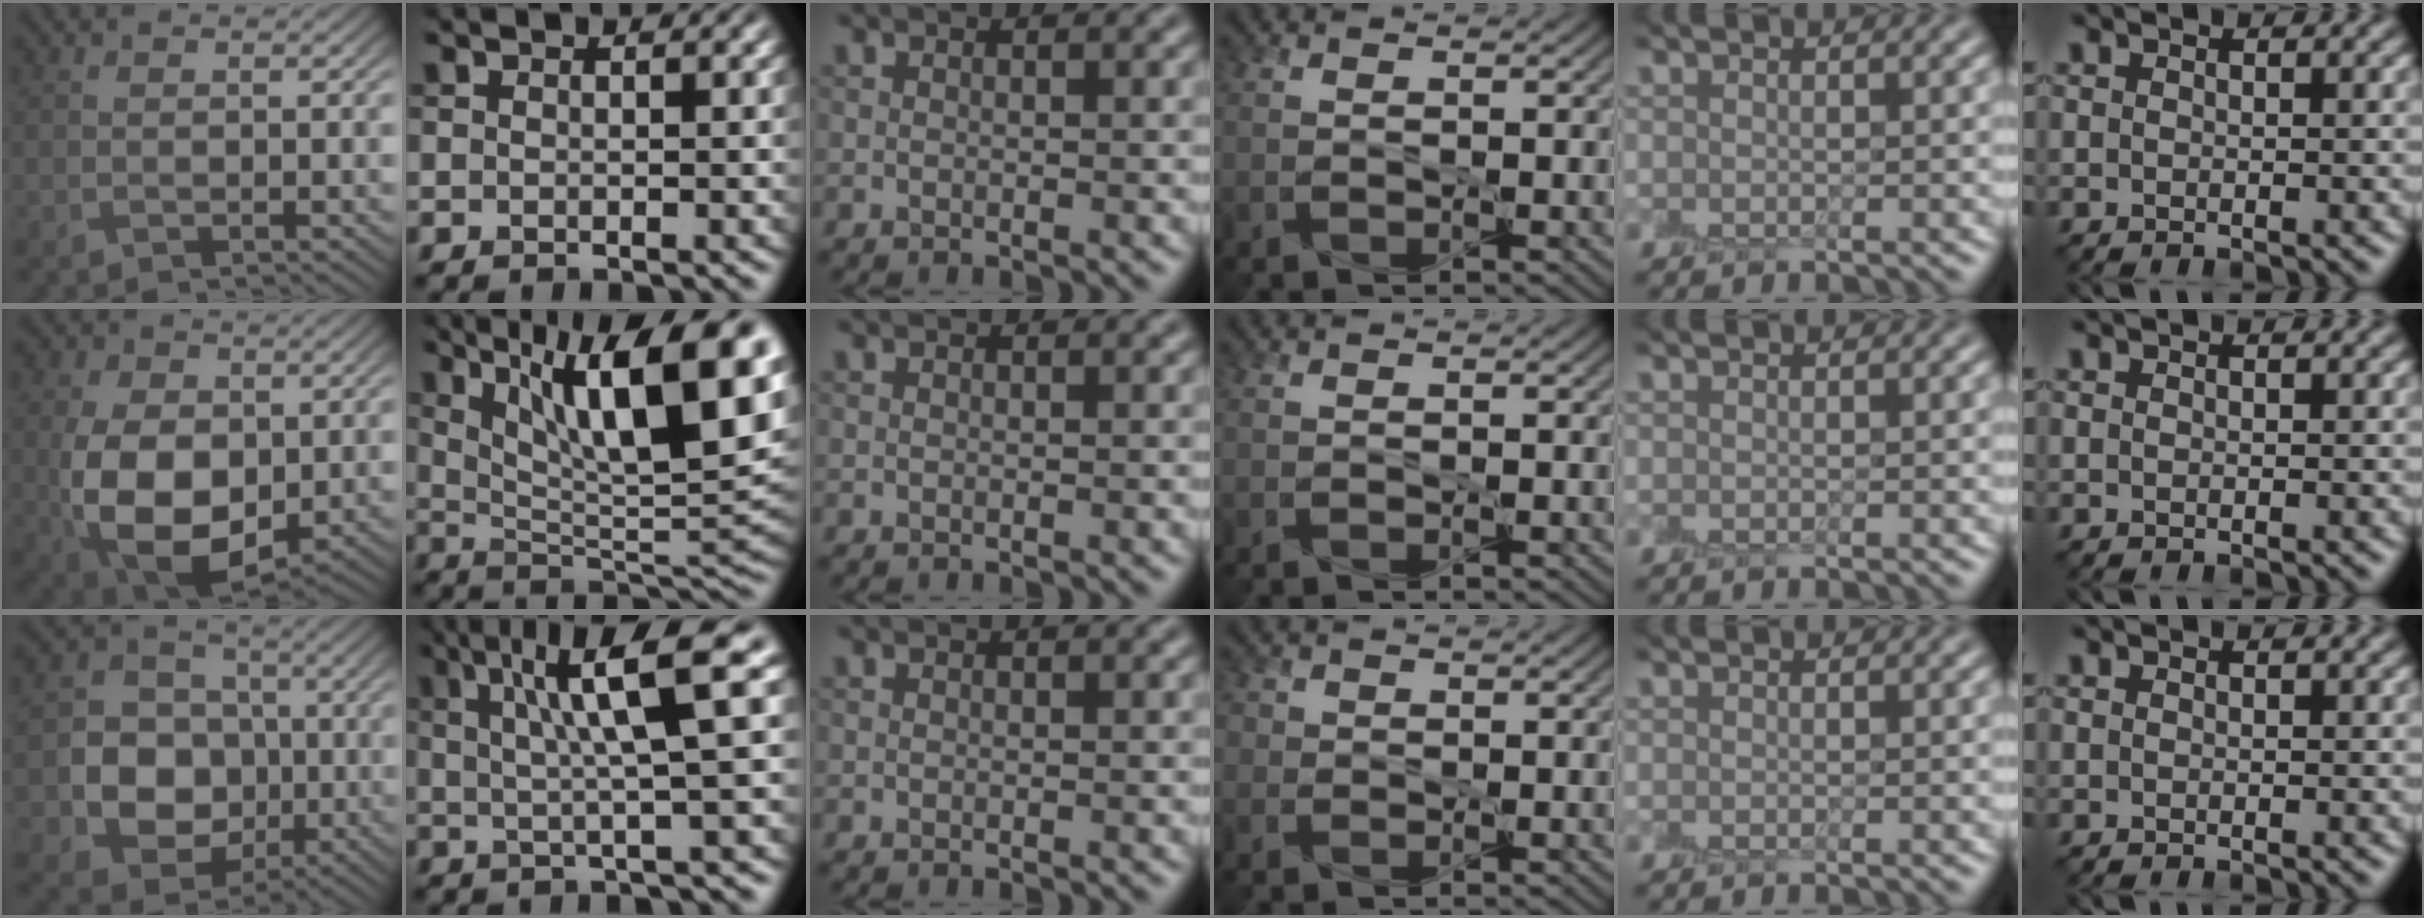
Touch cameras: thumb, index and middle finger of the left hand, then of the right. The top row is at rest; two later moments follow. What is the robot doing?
{"motion": "peel", "object": "small bumper sticker"}